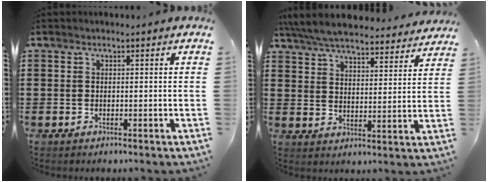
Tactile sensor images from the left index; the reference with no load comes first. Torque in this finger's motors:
{"motor_torque": [2.14, 0.00, 0.17, 0.01]}